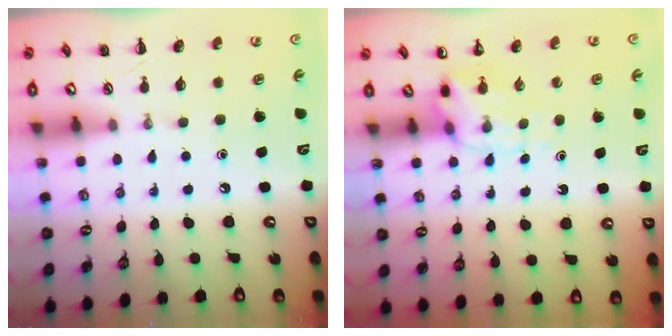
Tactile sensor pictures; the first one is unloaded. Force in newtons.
{"total": 5.2, "press": 5.2, "slide": 0.6}